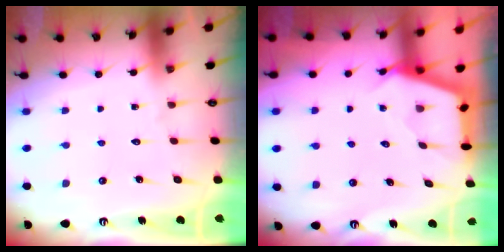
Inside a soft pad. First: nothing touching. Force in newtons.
{"total": 3.0, "press": 3.0, "slide": 0.4}